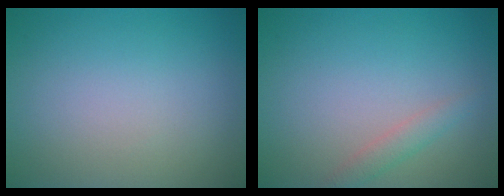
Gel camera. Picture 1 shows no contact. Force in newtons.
{"total": 1.5, "press": 1.5, "slide": 0.1}